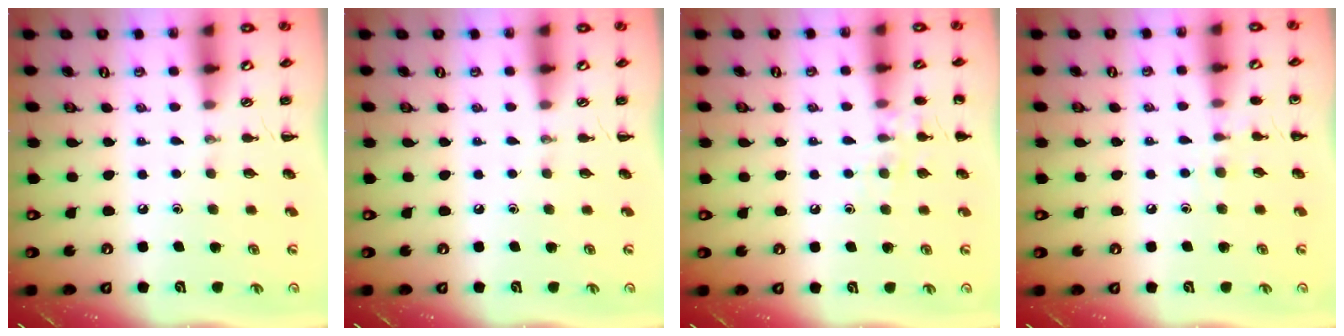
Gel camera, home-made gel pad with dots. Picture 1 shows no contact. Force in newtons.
{"total": 0.0}
{"total": 7.5, "press": 7.4, "slide": 1.2}
{"total": 6.3, "press": 6.0, "slide": 2.0}